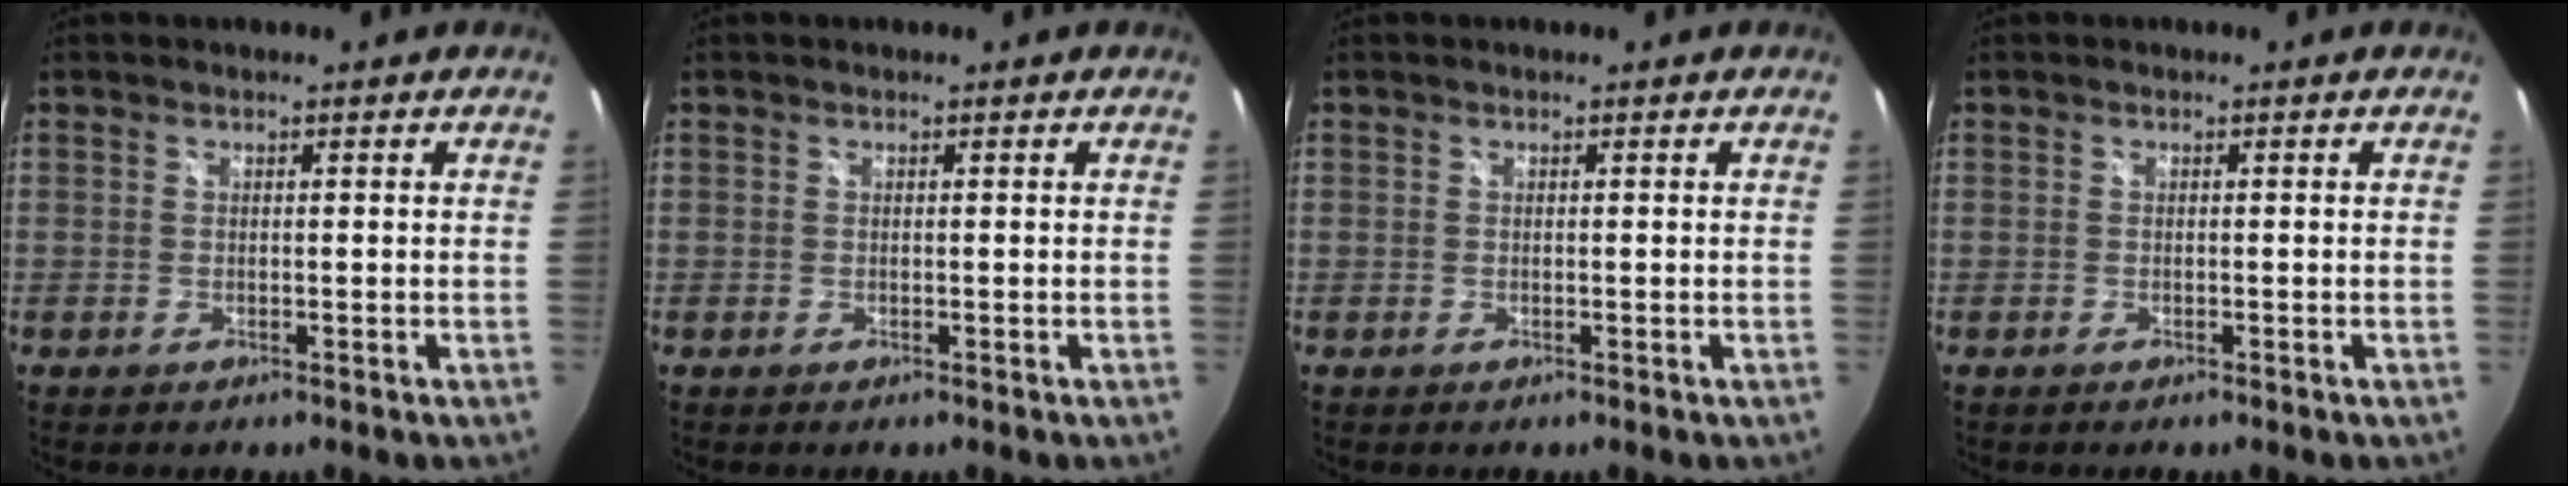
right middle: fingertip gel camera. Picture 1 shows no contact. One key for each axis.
{"total": 0.0}
{"total": 0.0}
{"total": 0.0}